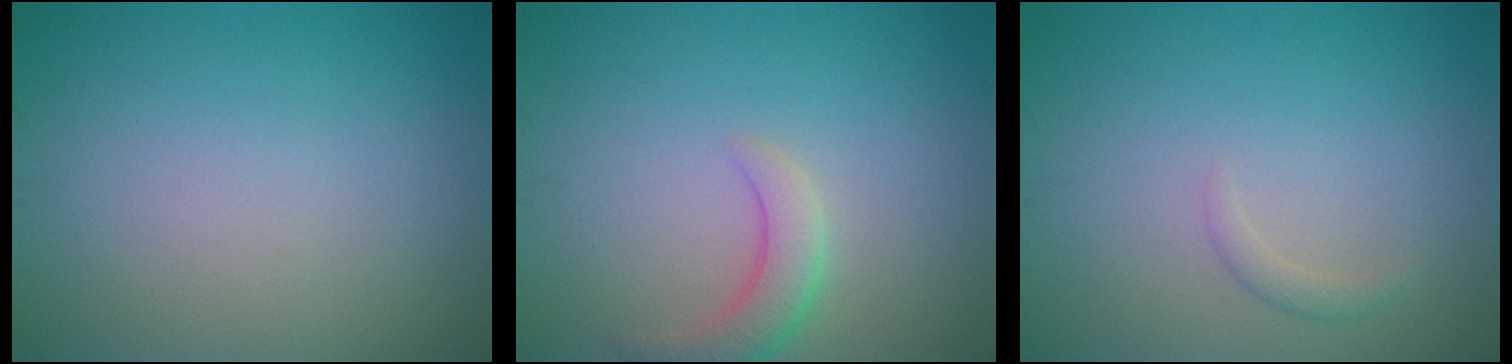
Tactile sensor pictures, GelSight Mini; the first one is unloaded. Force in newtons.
{"total": 2.9, "press": 2.8, "slide": 0.3}
{"total": 1.0, "press": 1.0, "slide": 0.1}